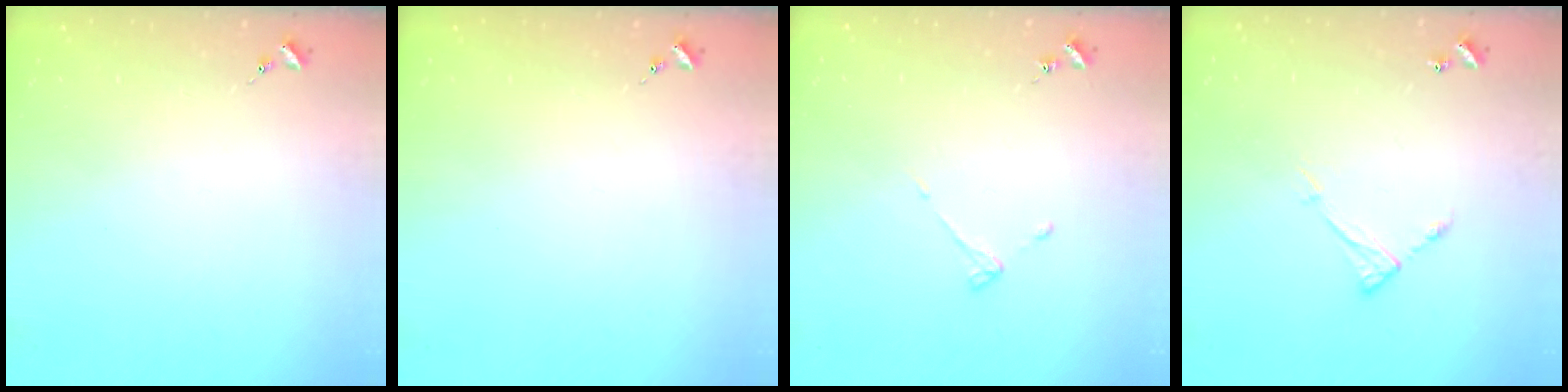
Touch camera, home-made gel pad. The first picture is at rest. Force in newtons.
{"total": 0.0}
{"total": 3.1, "press": 3.0, "slide": 0.5}
{"total": 6.3, "press": 6.3, "slide": 0.4}